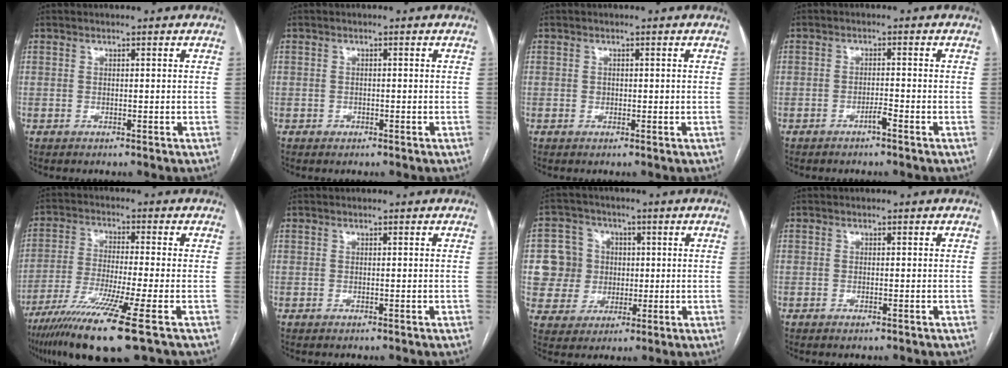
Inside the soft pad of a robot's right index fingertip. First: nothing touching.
{"total": 1.0, "force": [-0.5, 0.9, 0.1], "torque": [-0.001, 0.004, -0.008]}
{"total": 1.3, "force": [0.1, 1.2, 0.5], "torque": [-0.009, 0.003, 0.006]}
{"total": 1.4, "force": [-1.1, 0.0, 1.0], "torque": [-0.016, 0.002, -0.017]}
{"total": 13.6, "force": [-8.3, -1.0, 10.7], "torque": [-0.214, -0.039, -0.148]}
{"total": 0.0}
{"total": 8.1, "force": [0.6, 8.0, 1.4], "torque": [-0.039, 0.029, 0.022]}
{"total": 0.5, "force": [-0.3, 0.0, 0.4], "torque": [-0.008, -0.001, -0.005]}